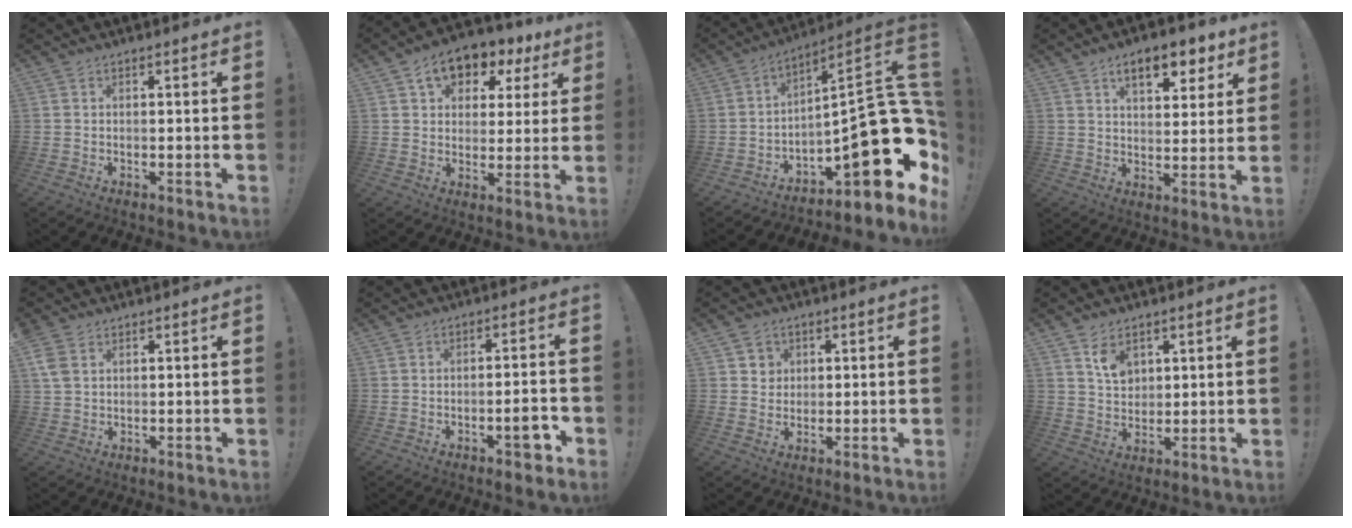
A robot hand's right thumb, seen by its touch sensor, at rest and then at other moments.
{"total": 10.6, "force": [5.8, 7.1, 5.3], "torque": [-0.076, -0.032, 0.107]}
{"total": 22.7, "force": [-5.0, 8.3, 20.5], "torque": [-0.276, 0.015, -0.067]}
{"total": 10.6, "force": [6.1, 4.8, 7.2], "torque": [-0.091, -0.029, 0.102]}
{"total": 4.6, "force": [2.3, 2.7, 2.9], "torque": [-0.058, -0.006, 0.045]}
{"total": 5.3, "force": [-2.5, 1.5, 4.4], "torque": [-0.062, 0.012, -0.038]}
{"total": 4.1, "force": [1.5, 3.8, 0.1], "torque": [0.002, -0.005, 0.027]}
{"total": 6.7, "force": [3.8, 4.7, 2.9], "torque": [-0.036, -0.022, 0.070]}